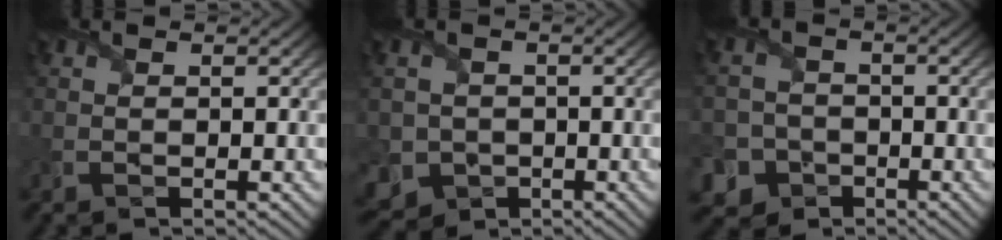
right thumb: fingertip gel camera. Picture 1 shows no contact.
{"total": 5.6, "force": [-1.8, 5.0, 1.7], "torque": [-0.054, -0.020, -0.036]}
{"total": 7.2, "force": [-3.7, 6.0, 1.2], "torque": [-0.037, -0.020, -0.090]}